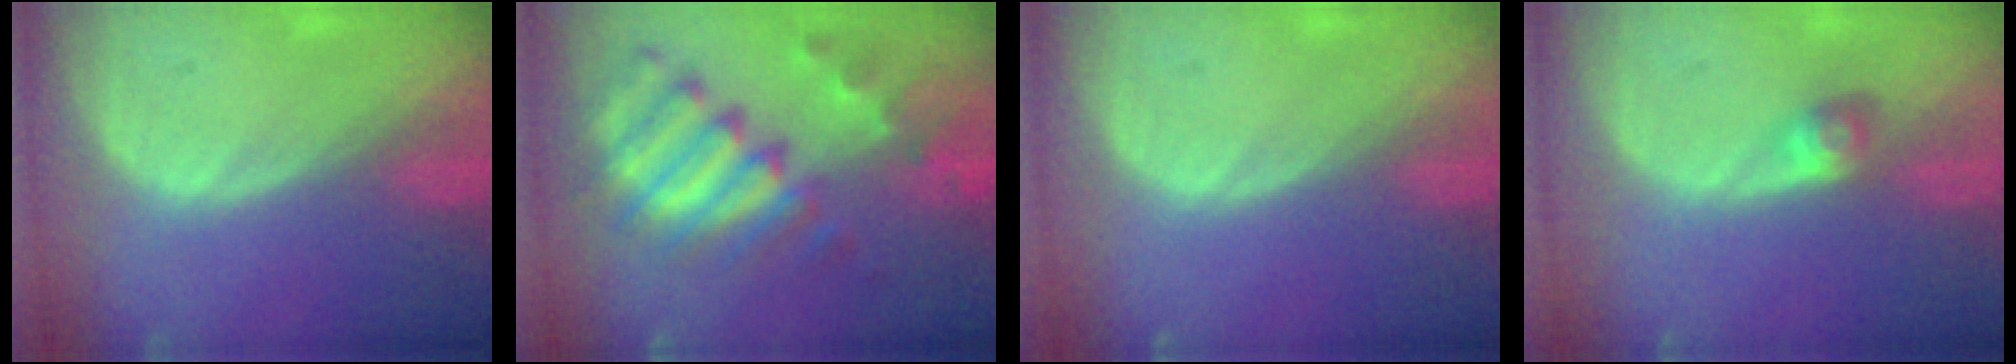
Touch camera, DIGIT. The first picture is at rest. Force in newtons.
{"total": 11.5, "press": 9.8, "slide": 6.0}
{"total": 0.0}
{"total": 2.8, "press": 2.5, "slide": 1.2}